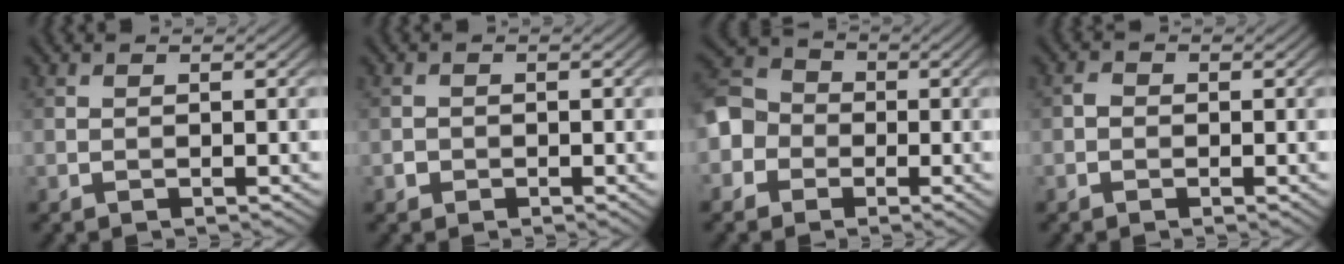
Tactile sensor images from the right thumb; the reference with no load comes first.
{"total": 1.0, "force": [-0.5, 0.9, 0.2], "torque": [-0.001, -0.003, -0.012]}
{"total": 6.0, "force": [-1.8, 5.2, 2.4], "torque": [-0.066, 0.003, -0.058]}
{"total": 1.1, "force": [-0.3, 0.9, 0.4], "torque": [-0.009, -0.001, -0.010]}